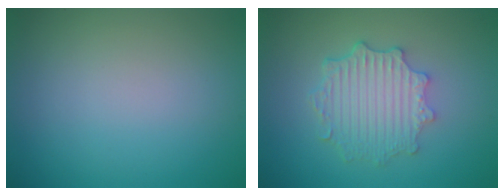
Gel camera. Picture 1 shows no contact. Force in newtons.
{"total": 4.5, "press": 3.6, "slide": 2.7}